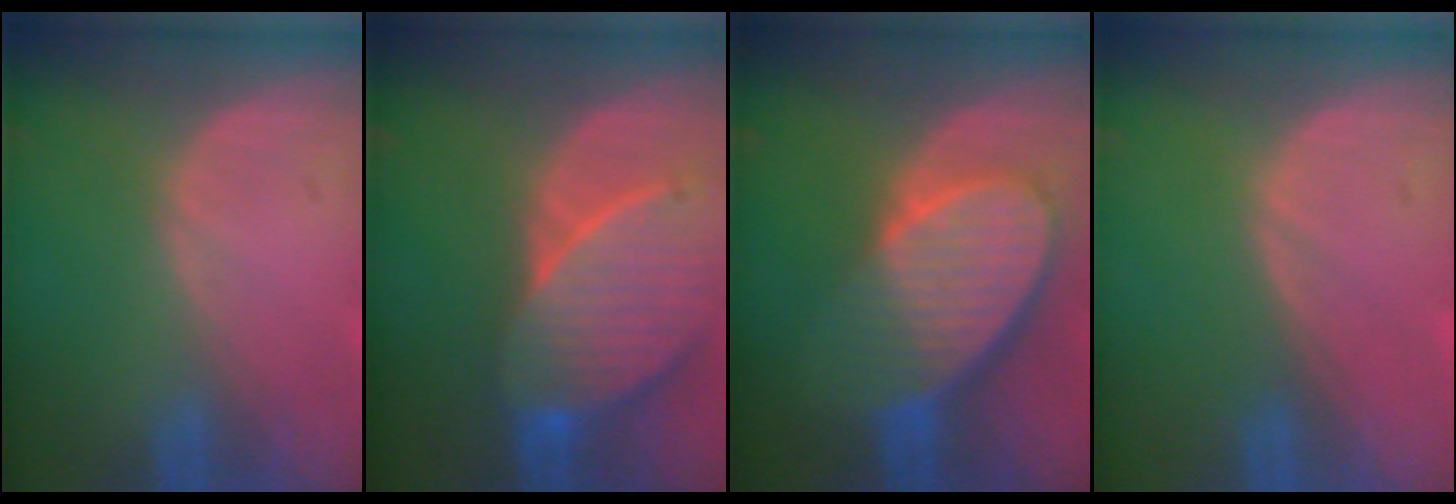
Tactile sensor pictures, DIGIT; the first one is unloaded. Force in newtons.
{"total": 8.9, "press": 8.7, "slide": 2.0}
{"total": 10.0, "press": 8.8, "slide": 4.7}
{"total": 0.0}